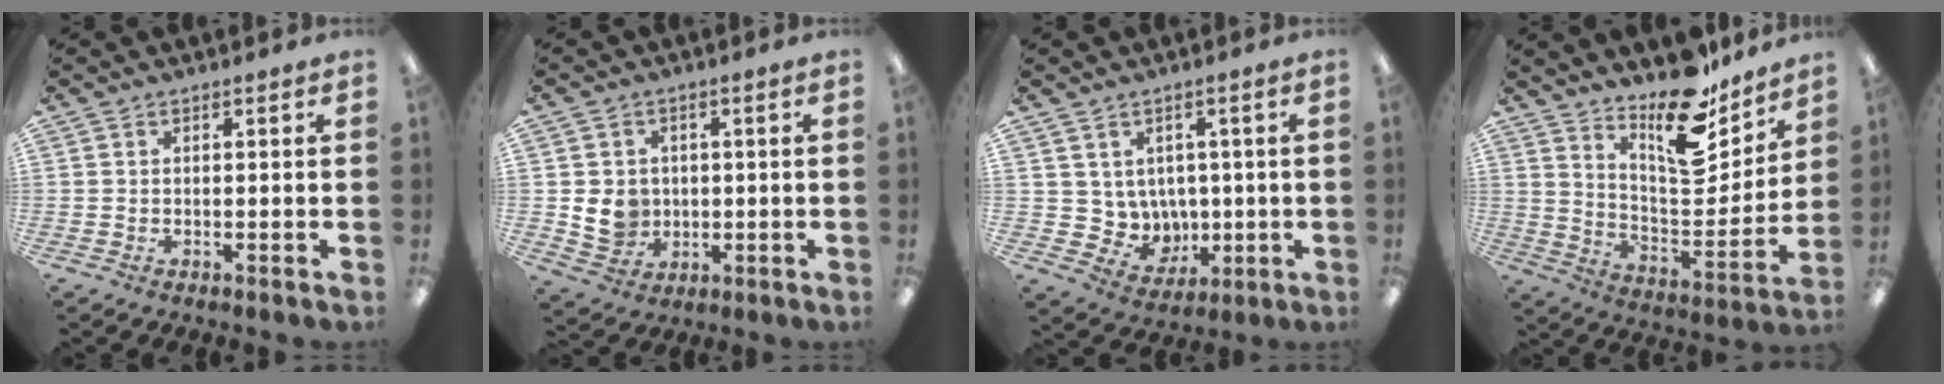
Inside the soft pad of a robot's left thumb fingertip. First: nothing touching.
{"total": 7.2, "force": [-0.2, 6.6, 2.8], "torque": [-0.051, 0.008, 0.001]}
{"total": 6.6, "force": [3.5, 5.6, 0.5], "torque": [-0.027, -0.028, 0.076]}
{"total": 17.6, "force": [13.4, 6.7, 9.2], "torque": [-0.133, -0.108, 0.229]}